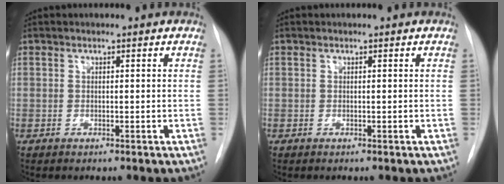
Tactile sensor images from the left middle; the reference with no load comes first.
{"total": 0.0}